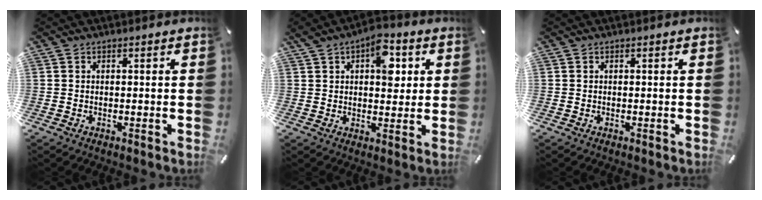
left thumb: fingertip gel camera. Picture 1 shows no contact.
{"total": 9.3, "force": [3.1, 5.7, 6.7], "torque": [-0.071, -0.010, 0.046]}
{"total": 0.0}